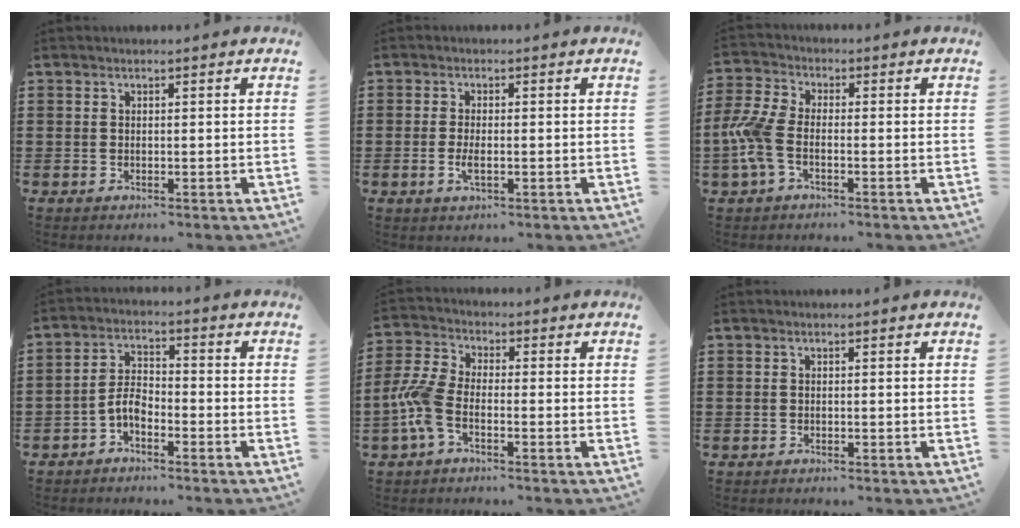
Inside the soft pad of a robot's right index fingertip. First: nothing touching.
{"total": 2.4, "force": [-0.5, 0.8, 2.2], "torque": [-0.047, -0.003, -0.010]}
{"total": 6.1, "force": [-2.1, 2.9, 5.0], "torque": [-0.135, -0.009, -0.048]}
{"total": 4.2, "force": [-2.5, 1.9, 2.8], "torque": [-0.073, 0.004, -0.056]}
{"total": 6.0, "force": [-2.9, 2.6, 4.6], "torque": [-0.130, -0.010, -0.064]}
{"total": 0.5, "force": [-0.5, 0.1, 0.0], "torque": [0.000, 0.000, -0.012]}